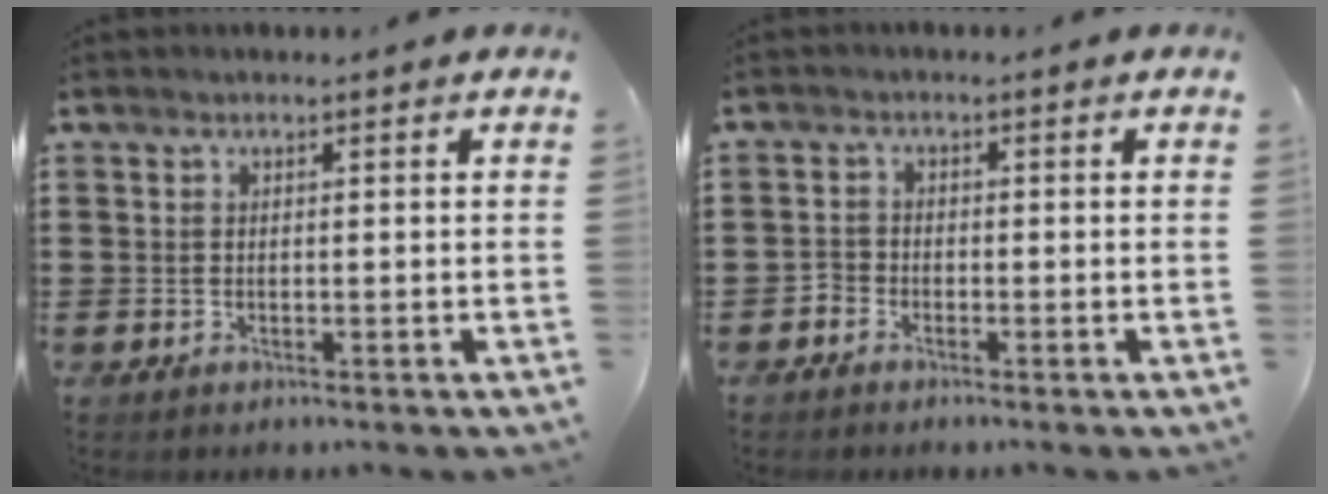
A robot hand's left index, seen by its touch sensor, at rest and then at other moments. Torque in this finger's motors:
{"motor_torque": [-0.09, -0.11, 0.02, 0.00]}